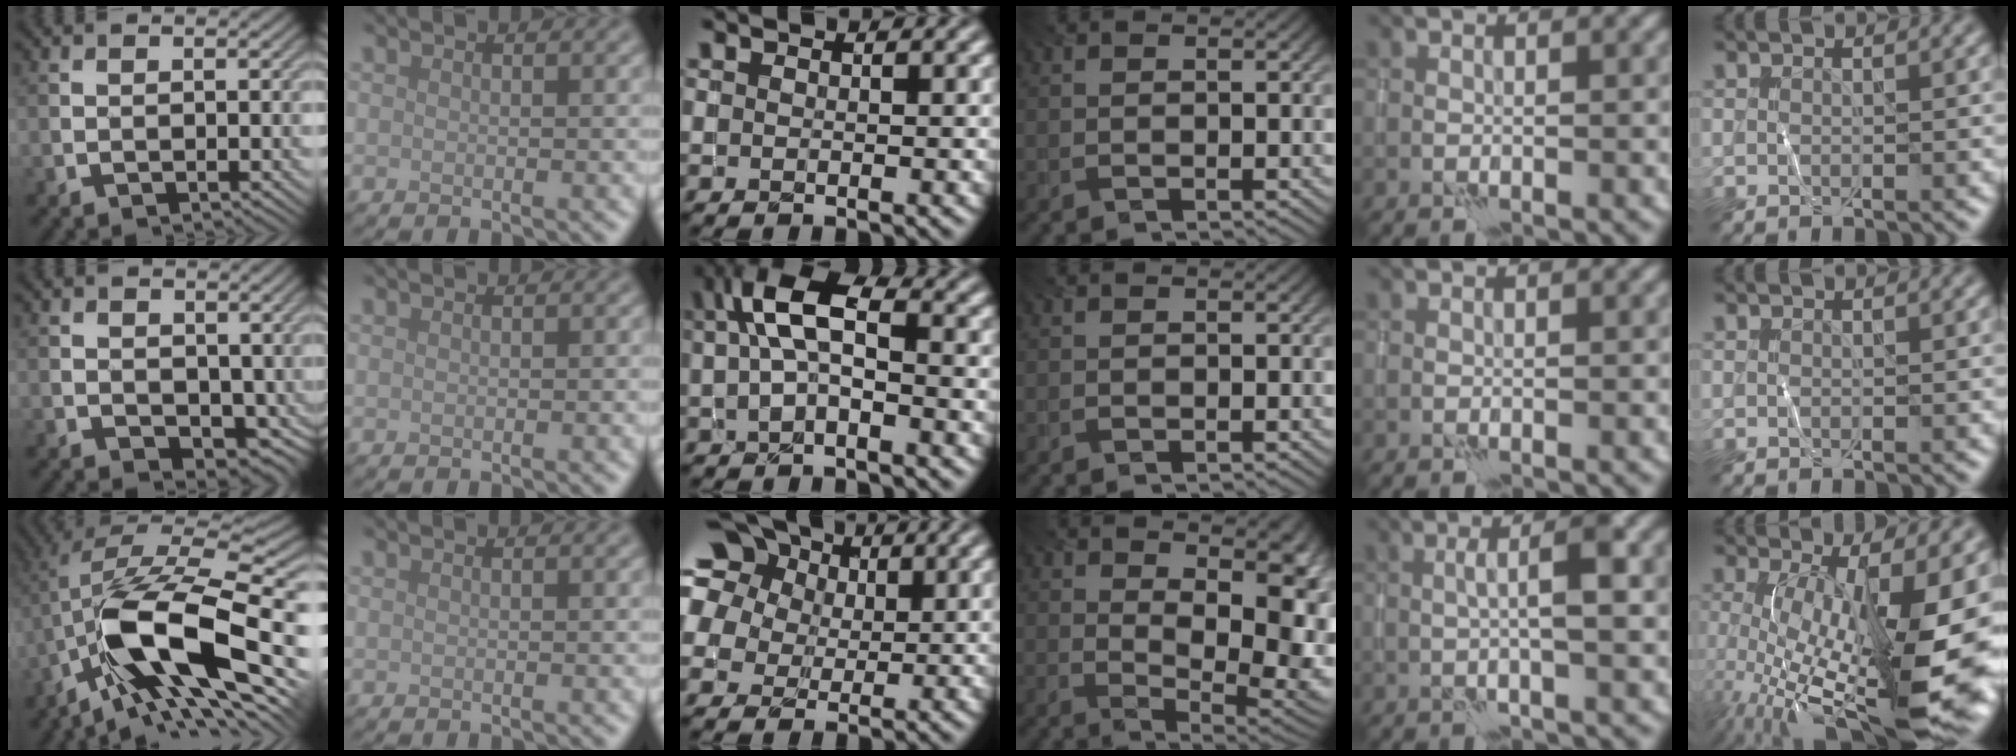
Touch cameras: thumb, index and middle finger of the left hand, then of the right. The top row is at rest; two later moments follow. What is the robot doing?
{"motion": "wrap", "object": "thread"}